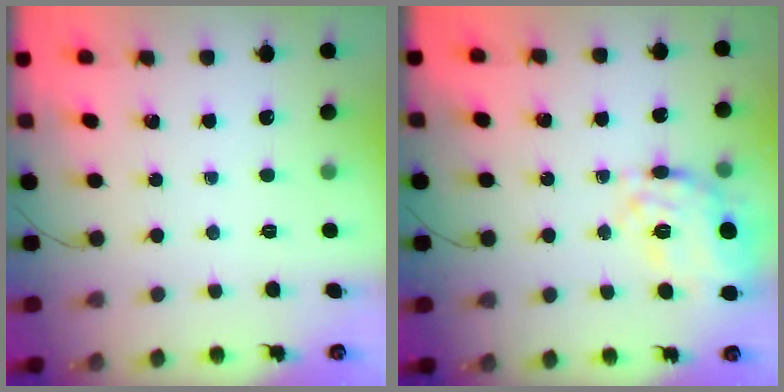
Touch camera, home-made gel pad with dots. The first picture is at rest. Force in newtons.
{"total": 14.8, "press": 14.7, "slide": 1.9}